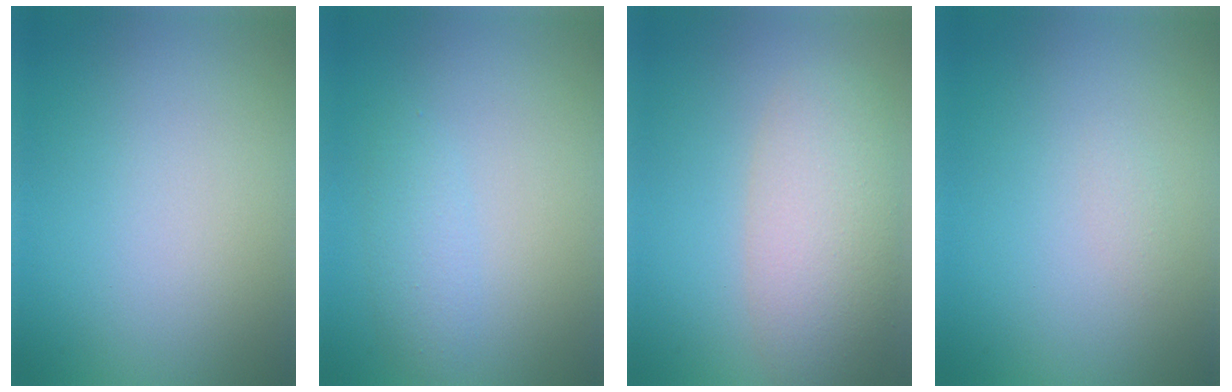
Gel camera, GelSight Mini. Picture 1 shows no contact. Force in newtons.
{"total": 1.8, "press": 1.8, "slide": 0.1}
{"total": 6.0, "press": 6.0, "slide": 0.4}
{"total": 0.6, "press": 0.6, "slide": 0.0}